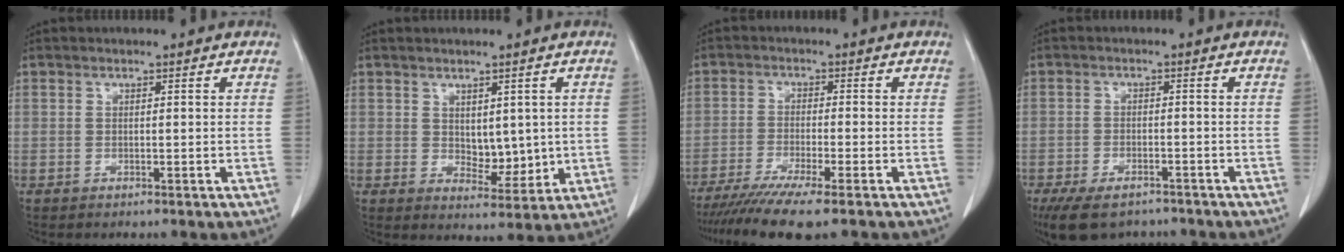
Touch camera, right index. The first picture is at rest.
{"total": 5.6, "force": [0.6, 3.2, 4.6], "torque": [-0.063, -0.008, 0.023]}
{"total": 9.4, "force": [-7.2, 0.0, 6.1], "torque": [-0.096, -0.020, -0.116]}
{"total": 9.8, "force": [-7.3, 4.5, 4.6], "torque": [-0.086, -0.007, -0.112]}